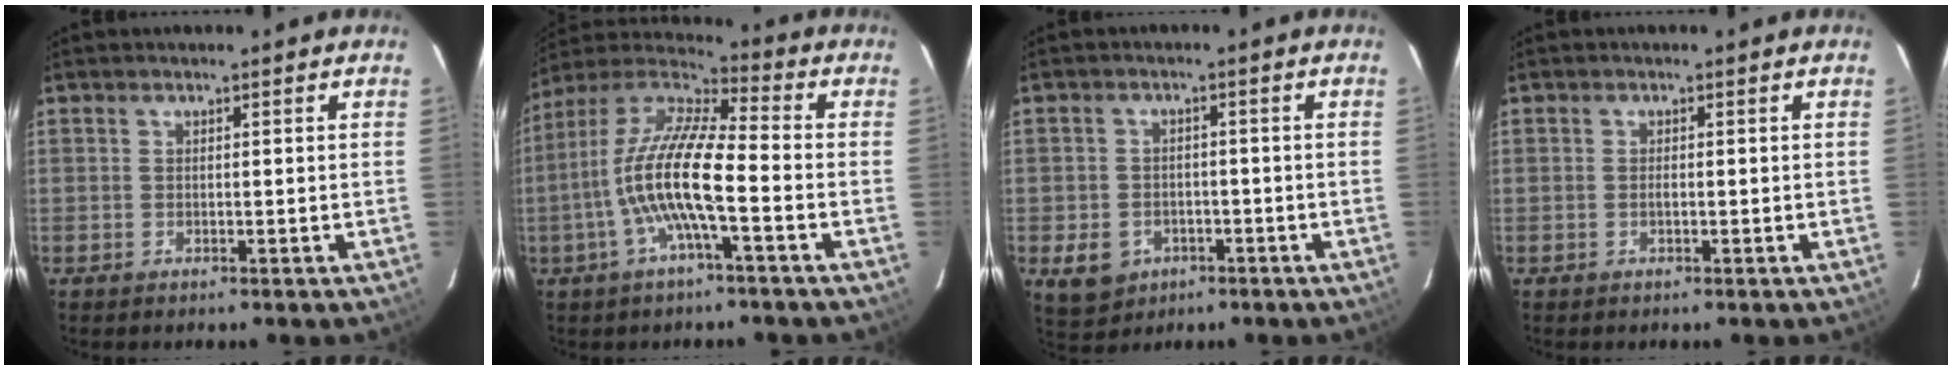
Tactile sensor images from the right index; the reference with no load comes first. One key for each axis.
{"total": 14.0, "fx": -3.8, "fy": 2.4, "fz": 13.2, "tx": -0.250, "ty": 0.000, "tz": -0.078}
{"total": 7.0, "fx": -3.0, "fy": 5.6, "fz": 2.9, "tx": -0.078, "ty": 0.005, "tz": -0.034}
{"total": 0.6, "fx": -0.3, "fy": 0.2, "fz": 0.5, "tx": -0.010, "ty": -0.001, "tz": -0.004}